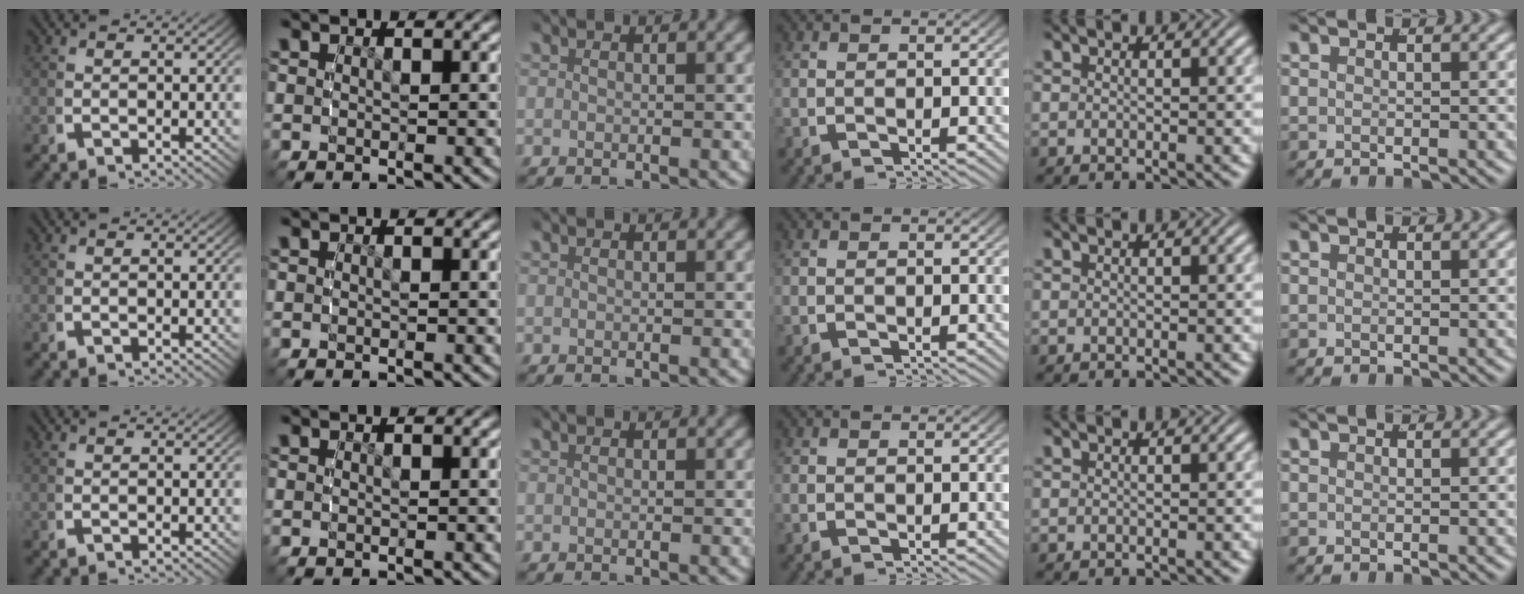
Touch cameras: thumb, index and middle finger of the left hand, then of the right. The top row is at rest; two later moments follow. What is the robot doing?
{"motion": "reach", "object": "jar lid"}